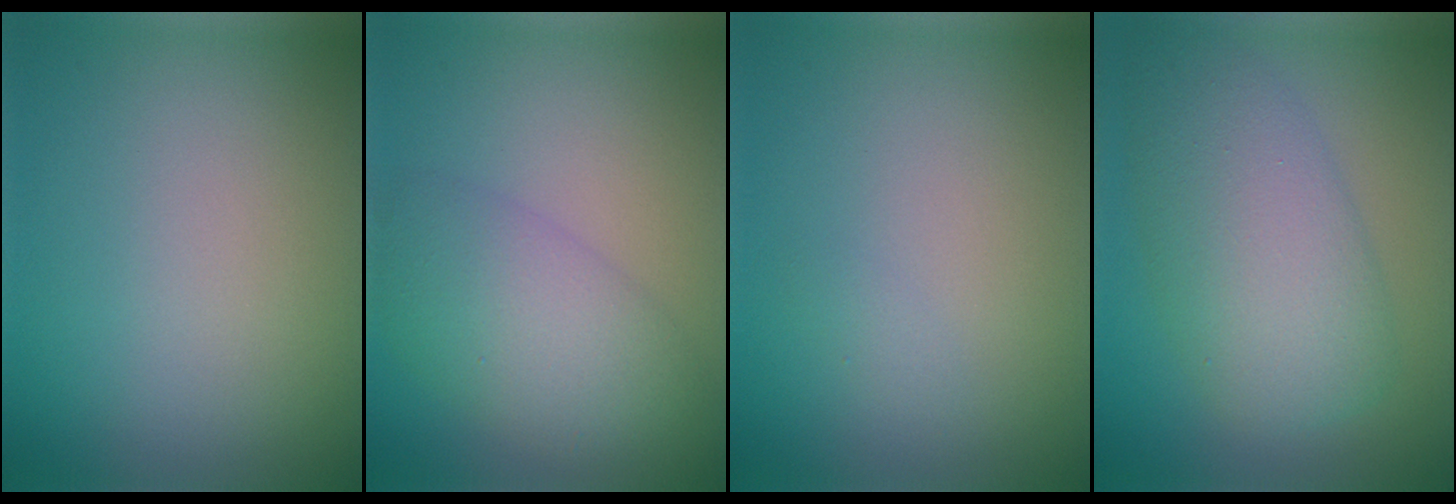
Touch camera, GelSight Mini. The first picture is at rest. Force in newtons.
{"total": 5.6, "press": 5.6, "slide": 0.2}
{"total": 0.5, "press": 0.5, "slide": 0.0}
{"total": 7.4, "press": 7.4, "slide": 0.2}